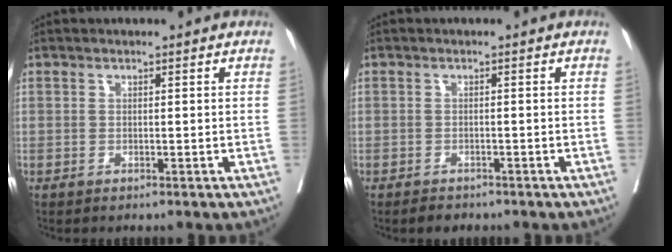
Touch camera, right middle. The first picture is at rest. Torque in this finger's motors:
{"motor_torque": [0.38, -0.33, -0.03, -0.01]}